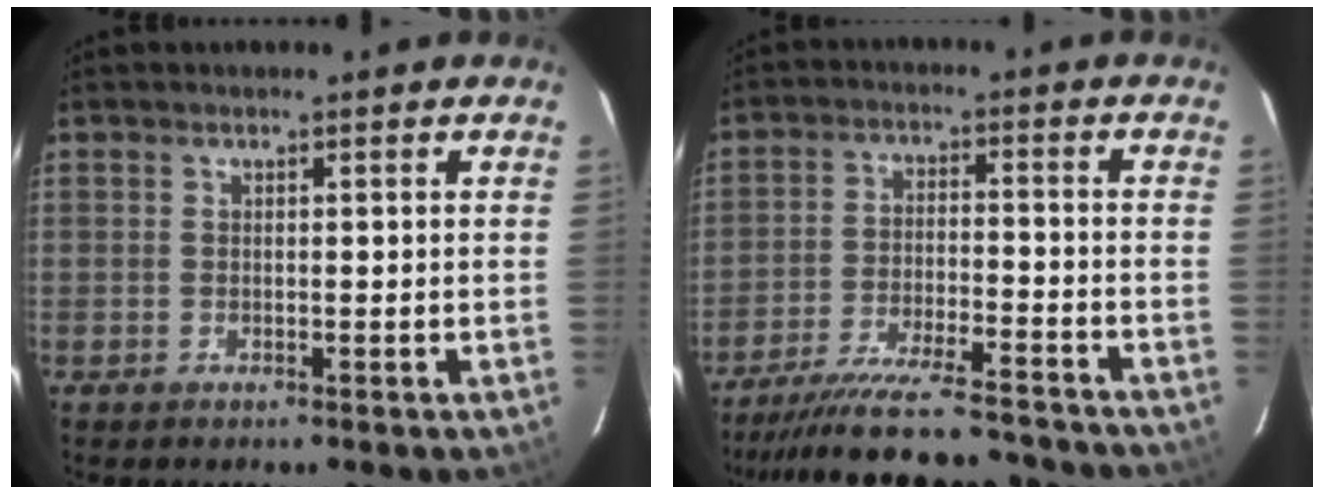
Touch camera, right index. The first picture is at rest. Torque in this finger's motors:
{"motor_torque": [1.30, -0.84, 0.49, 0.07]}